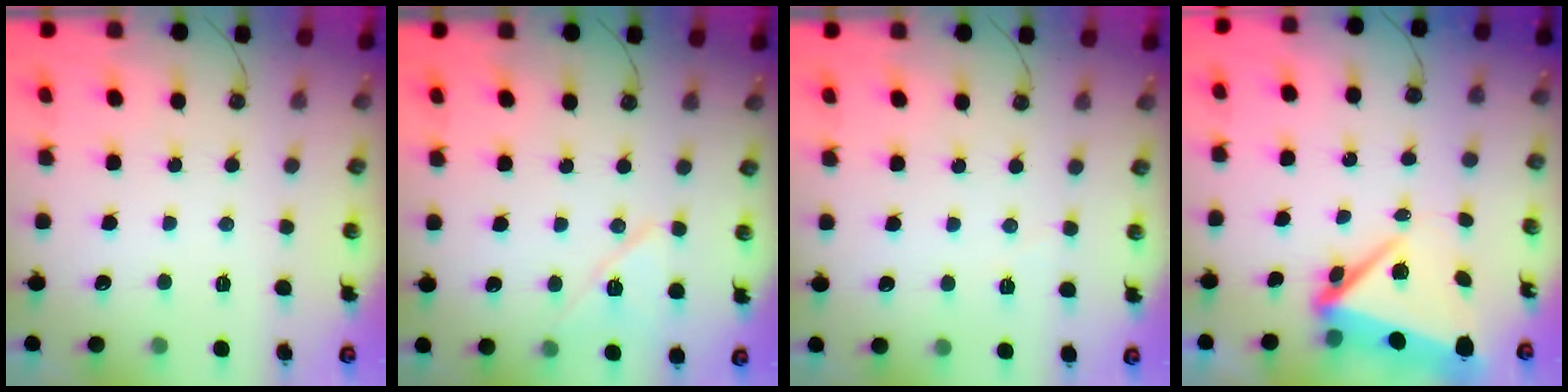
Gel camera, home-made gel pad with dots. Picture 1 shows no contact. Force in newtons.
{"total": 10.0, "press": 9.5, "slide": 3.0}
{"total": 2.6, "press": 2.5, "slide": 0.8}
{"total": 7.4, "press": 7.1, "slide": 2.1}